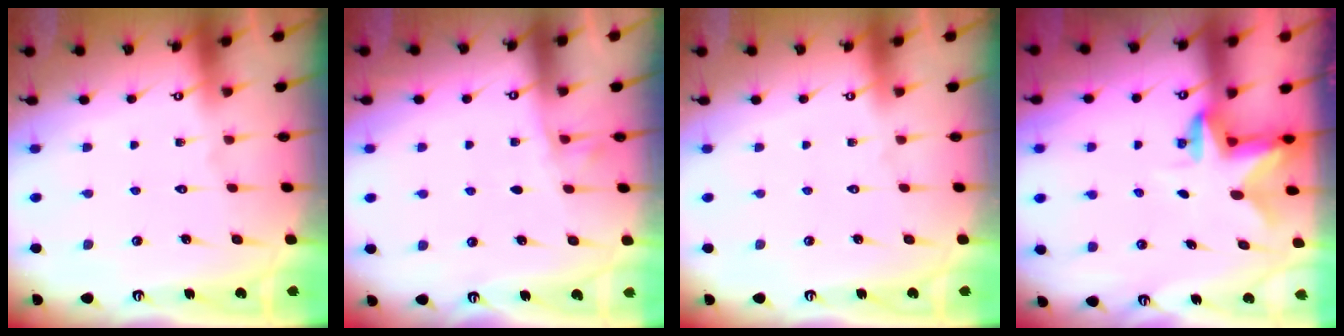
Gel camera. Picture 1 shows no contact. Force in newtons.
{"total": 2.9, "press": 2.9, "slide": 0.4}
{"total": 0.0}
{"total": 2.4, "press": 2.4, "slide": 0.4}